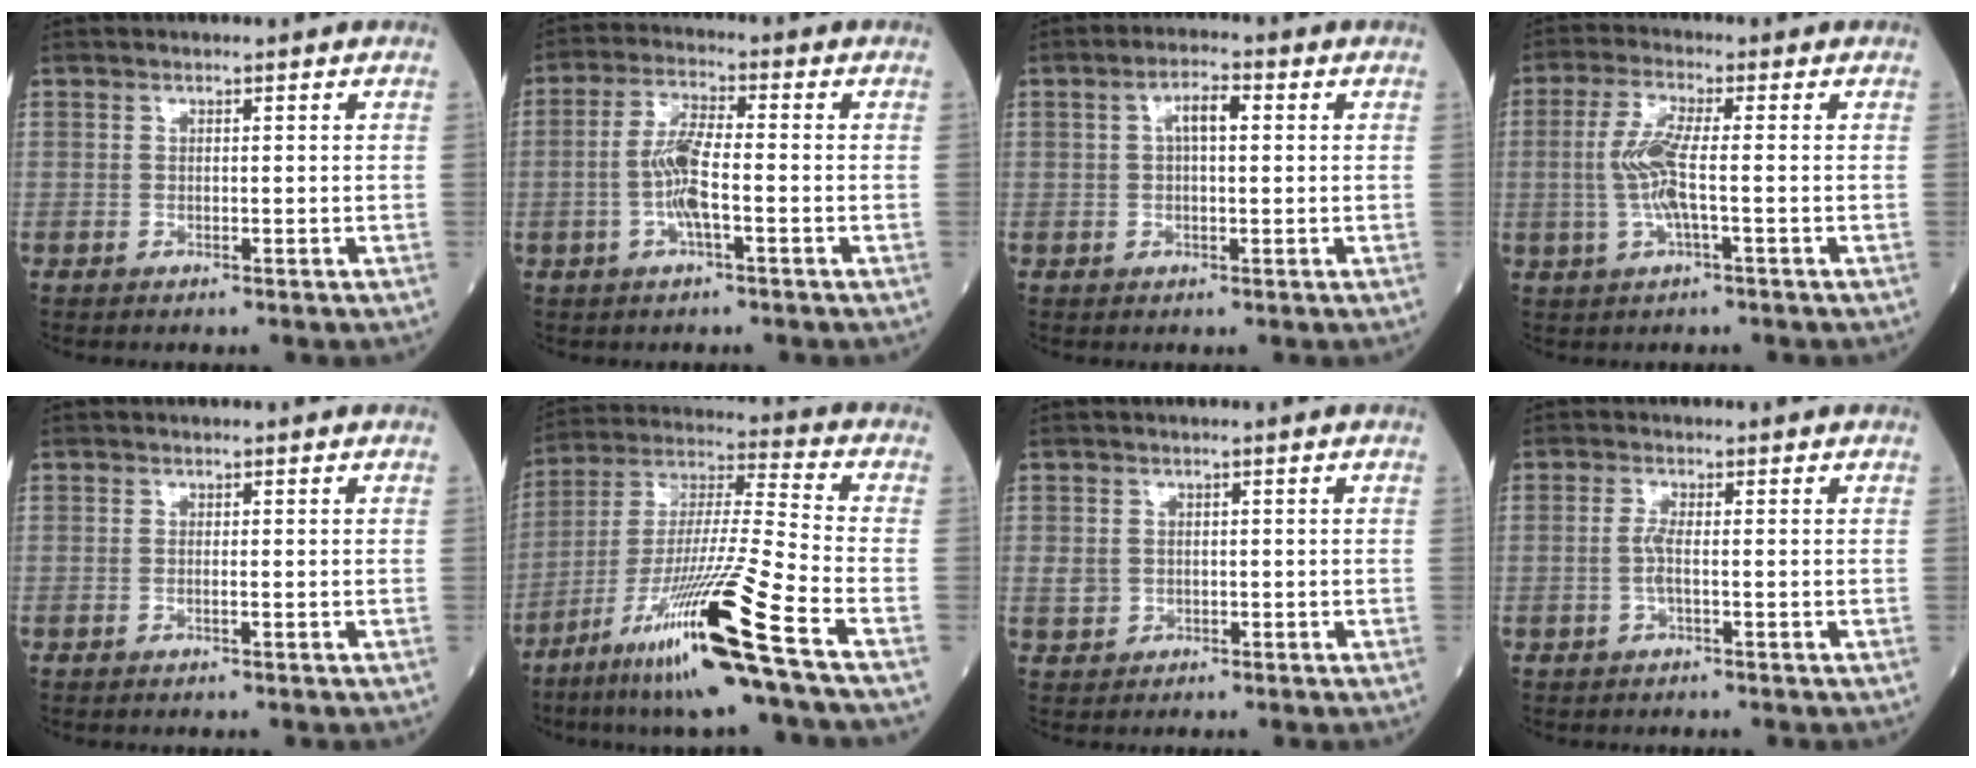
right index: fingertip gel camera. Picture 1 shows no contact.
{"total": 6.8, "force": [-1.4, 1.2, 6.6], "torque": [-0.138, 0.004, -0.032]}
{"total": 4.2, "force": [0.9, 1.3, 3.9], "torque": [-0.069, 0.014, 0.014]}
{"total": 6.4, "force": [-0.5, 0.7, 6.3], "torque": [-0.141, 0.001, -0.014]}
{"total": 0.6, "force": [-0.2, -0.1, 0.5], "torque": [-0.011, 0.000, -0.004]}
{"total": 17.2, "force": [-9.4, -1.6, 14.3], "torque": [-0.293, -0.042, -0.174]}
{"total": 2.4, "force": [-0.3, 2.2, 1.0], "torque": [-0.020, 0.006, 0.004]}
{"total": 2.1, "force": [-0.4, 0.1, 2.1], "torque": [-0.047, 0.000, -0.010]}